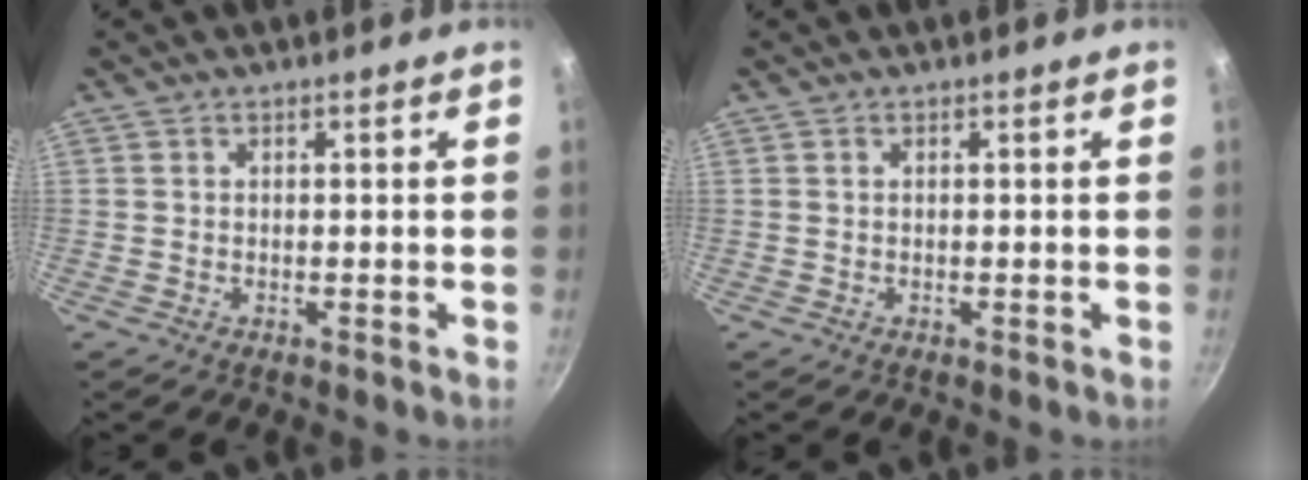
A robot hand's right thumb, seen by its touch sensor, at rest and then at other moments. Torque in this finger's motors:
{"motor_torque": [0.00, 0.00, 0.01, -0.01, 0.01]}